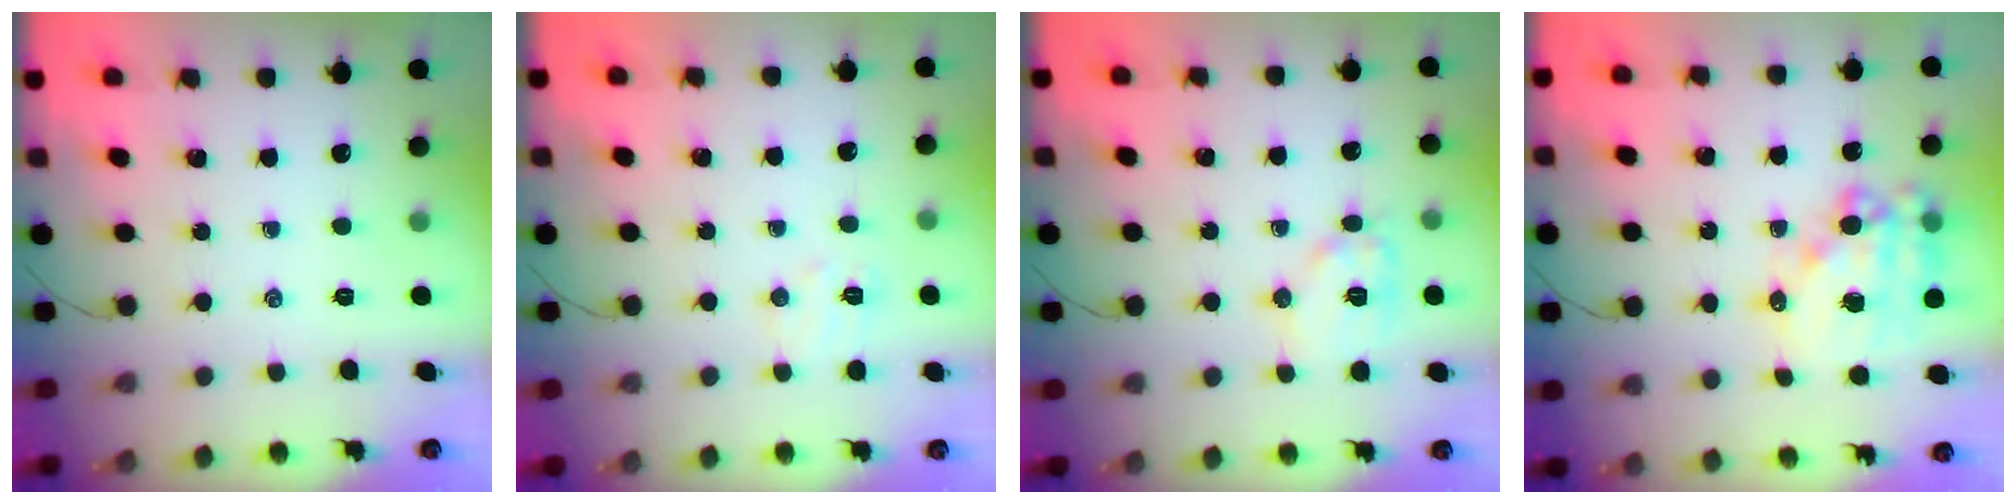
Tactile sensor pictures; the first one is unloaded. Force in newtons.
{"total": 4.8, "press": 4.7, "slide": 1.0}
{"total": 10.7, "press": 10.7, "slide": 0.4}
{"total": 14.6, "press": 14.2, "slide": 3.2}